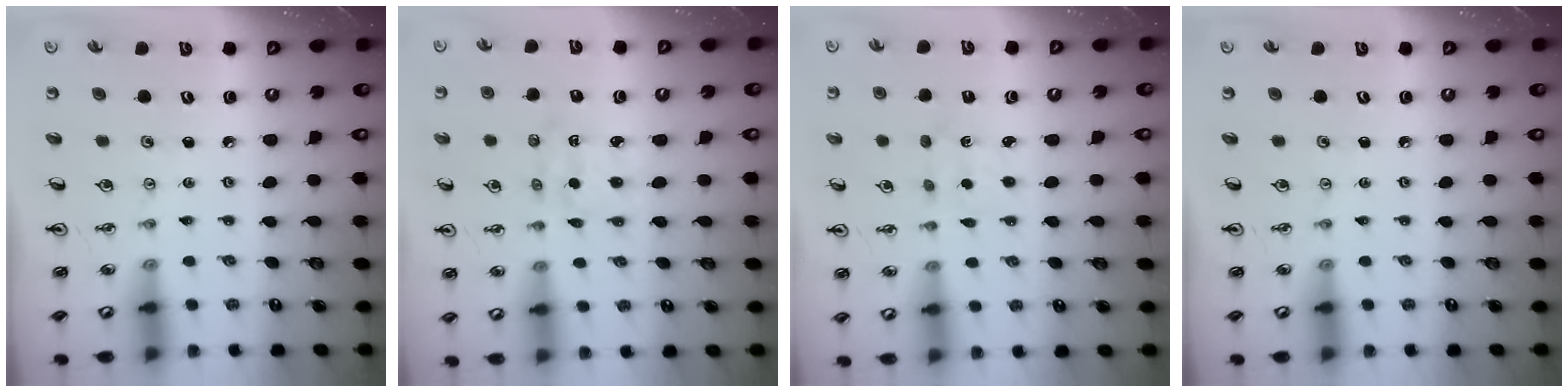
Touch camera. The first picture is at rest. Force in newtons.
{"total": 1.8, "press": 1.6, "slide": 0.6}
{"total": 1.4, "press": 1.3, "slide": 0.4}
{"total": 0.0}